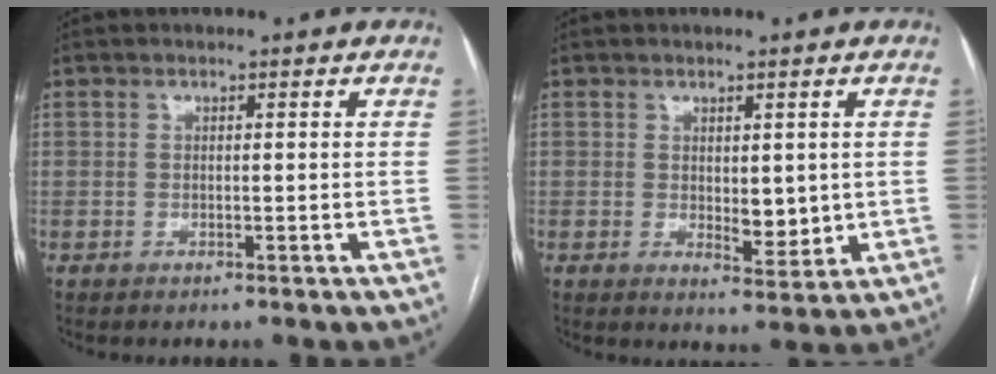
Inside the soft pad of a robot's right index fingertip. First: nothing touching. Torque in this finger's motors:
{"motor_torque": [0.16, 0.24, 0.13, 0.05]}